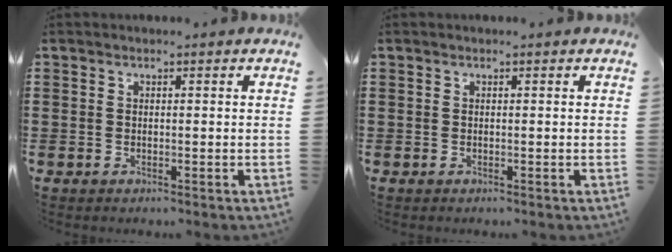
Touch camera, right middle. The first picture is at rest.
{"total": 0.0}